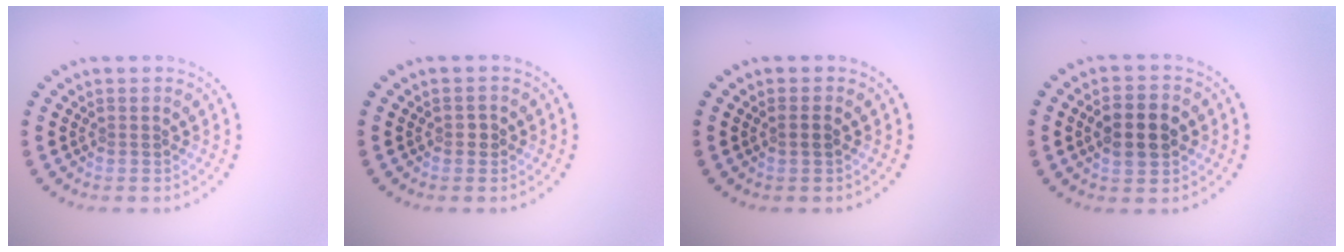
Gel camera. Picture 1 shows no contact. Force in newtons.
{"total": 0.7, "press": 0.7, "slide": 0.1}
{"total": 0.9, "press": 0.7, "slide": 0.6}
{"total": 4.3, "press": 4.3, "slide": 0.3}